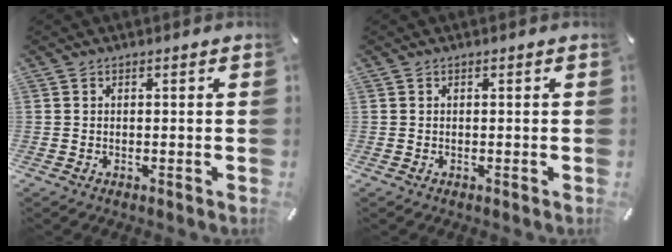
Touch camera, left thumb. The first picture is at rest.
{"total": 0.0}